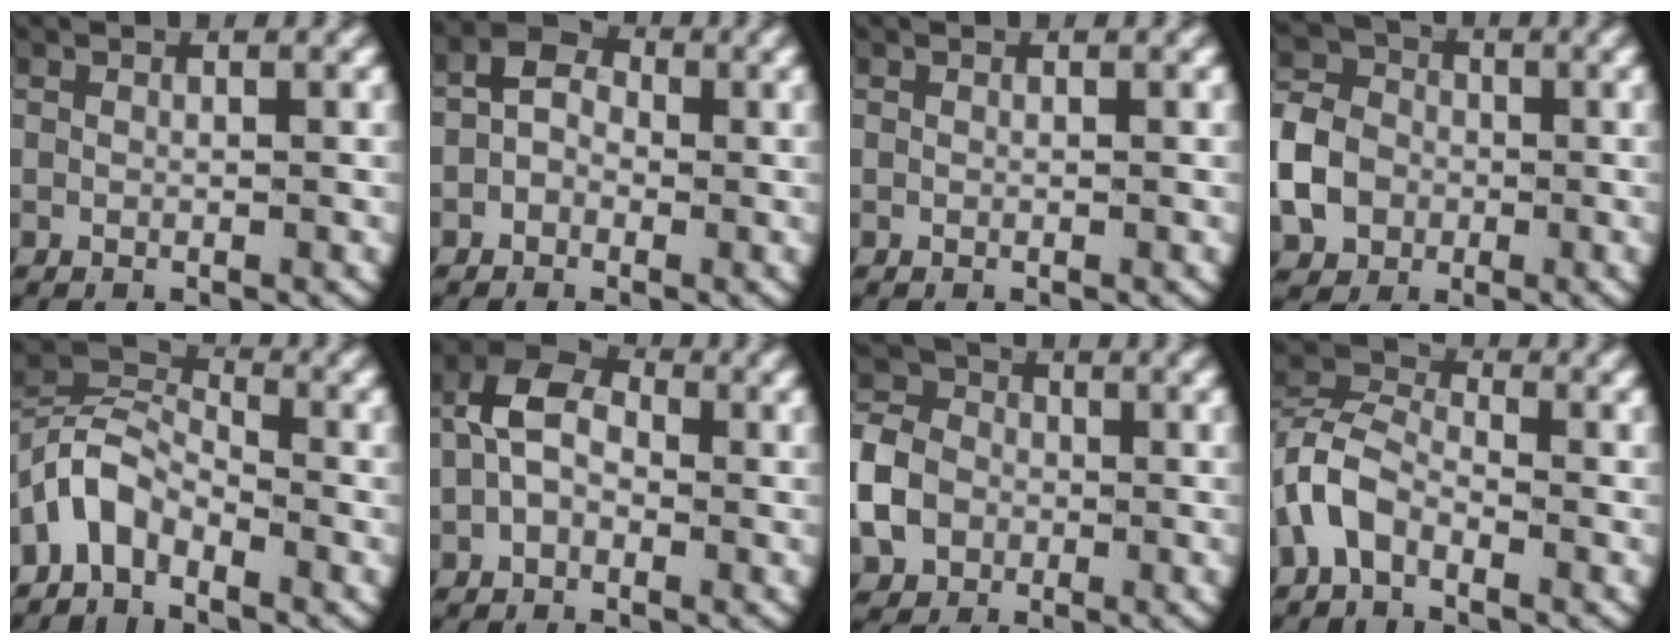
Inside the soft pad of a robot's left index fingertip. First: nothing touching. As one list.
[{"total": 4.6, "force": [0.8, 3.6, 2.6], "torque": [-0.033, 0.005, 0.001]}, {"total": 0.0}, {"total": 7.3, "force": [-1.1, 6.4, 3.2], "torque": [-0.073, -0.015, -0.023]}, {"total": 7.0, "force": [-1.1, 5.9, 3.5], "torque": [-0.084, -0.009, -0.032]}, {"total": 5.6, "force": [0.9, 3.9, 3.8], "torque": [-0.064, 0.011, 0.001]}, {"total": 7.4, "force": [-0.7, 6.4, 3.5], "torque": [-0.079, -0.011, -0.017]}, {"total": 3.9, "force": [-1.2, 3.2, 2.0], "torque": [-0.054, -0.001, -0.030]}]